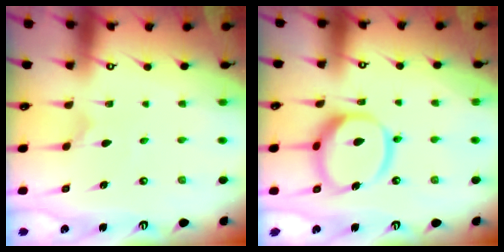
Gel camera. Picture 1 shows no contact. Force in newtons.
{"total": 14.5, "press": 14.4, "slide": 1.7}